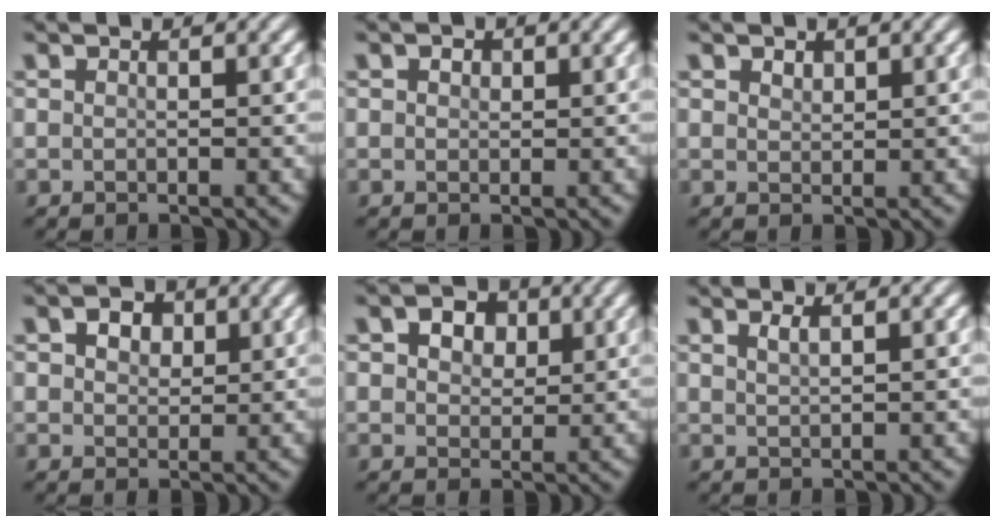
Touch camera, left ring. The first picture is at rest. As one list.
[{"total": 0.9, "force": [0.4, 0.7, 0.4], "torque": [-0.007, 0.000, 0.005]}, {"total": 0.9, "force": [0.7, 0.5, 0.3], "torque": [-0.006, 0.000, 0.014]}, {"total": 2.7, "force": [1.2, 1.8, 1.5], "torque": [-0.026, 0.001, 0.016]}, {"total": 4.2, "force": [1.8, 2.8, 2.5], "torque": [-0.038, 0.007, 0.010]}, {"total": 1.1, "force": [0.7, 0.3, 0.8], "torque": [-0.010, 0.003, 0.012]}]